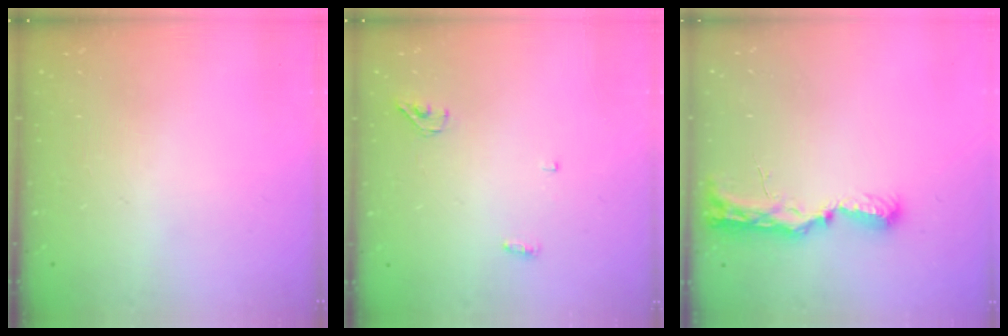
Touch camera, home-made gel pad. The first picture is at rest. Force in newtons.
{"total": 3.6, "press": 3.5, "slide": 0.9}
{"total": 8.3, "press": 8.2, "slide": 0.8}